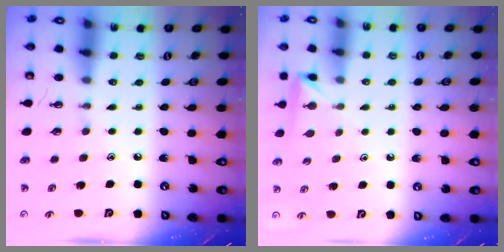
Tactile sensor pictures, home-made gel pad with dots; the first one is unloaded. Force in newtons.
{"total": 2.3, "press": 2.3, "slide": 0.3}